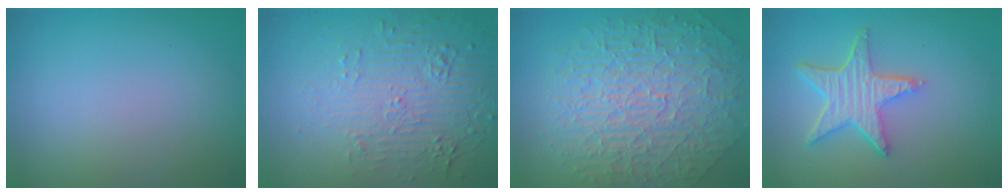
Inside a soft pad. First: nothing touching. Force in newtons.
{"total": 5.5, "press": 3.6, "slide": 4.1}
{"total": 10.2, "press": 6.6, "slide": 7.7}
{"total": 5.0, "press": 4.0, "slide": 3.0}